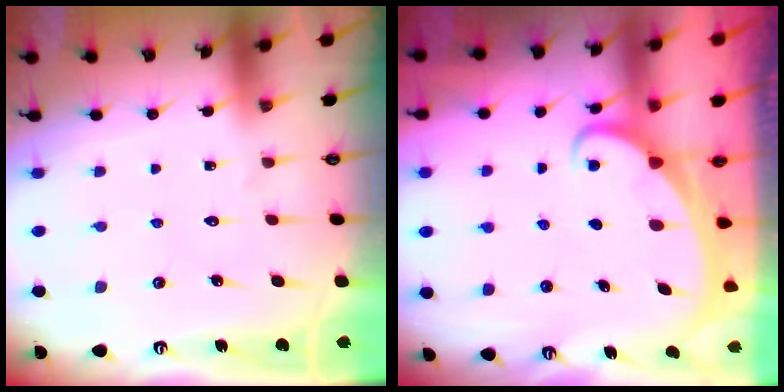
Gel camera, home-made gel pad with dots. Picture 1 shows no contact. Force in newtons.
{"total": 2.0, "press": 2.0, "slide": 0.2}